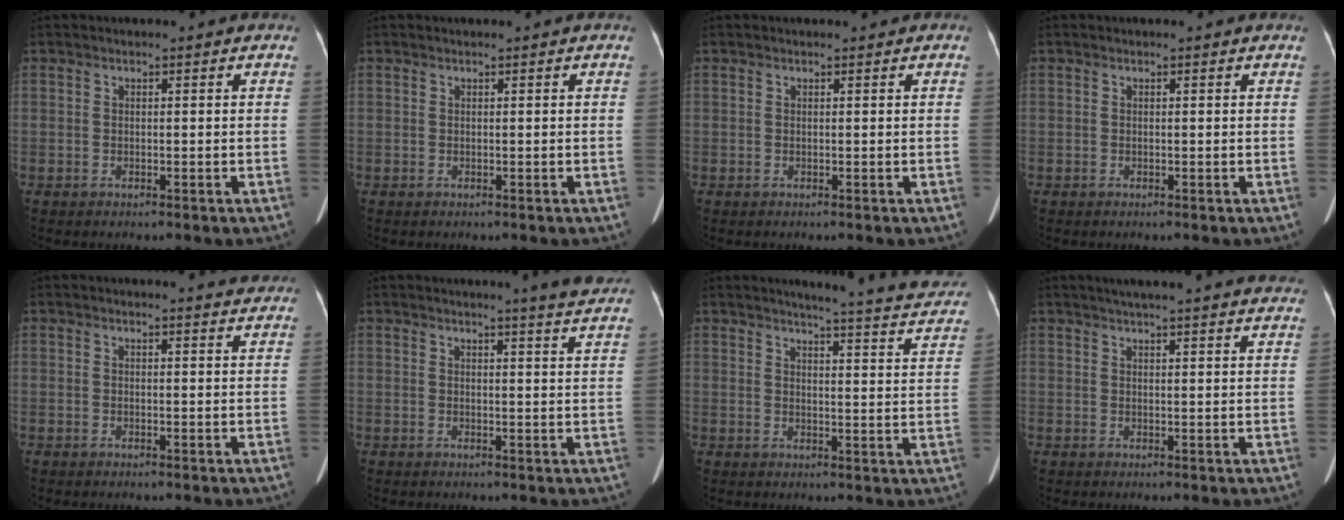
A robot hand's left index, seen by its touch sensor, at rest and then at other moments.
{"total": 0.0}
{"total": 0.7, "force": [0.5, 0.3, 0.4], "torque": [-0.007, 0.003, 0.005]}
{"total": 0.0}
{"total": 5.1, "force": [4.9, 0.4, 1.1], "torque": [-0.014, -0.002, 0.039]}
{"total": 8.2, "force": [7.6, -1.1, 2.9], "torque": [-0.039, -0.021, 0.069]}
{"total": 18.0, "force": [16.8, 1.2, 6.5], "torque": [-0.076, -0.058, 0.178]}
{"total": 20.9, "force": [19.0, 1.5, 8.5], "torque": [-0.123, 0.005, 0.227]}